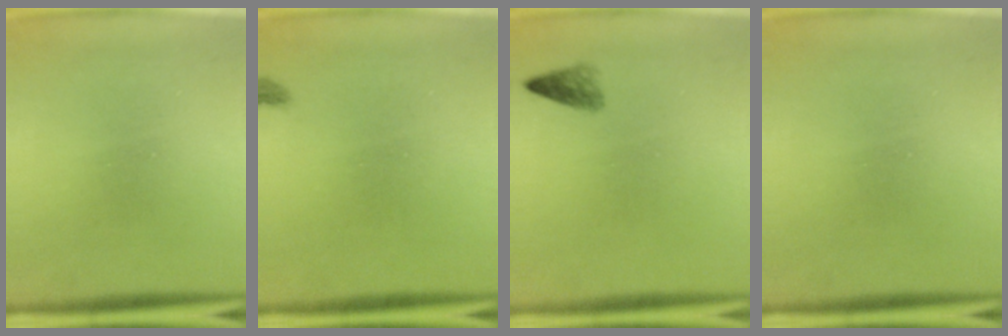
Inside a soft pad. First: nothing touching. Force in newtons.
{"total": 1.1}
{"total": 1.7}
{"total": 0.0}